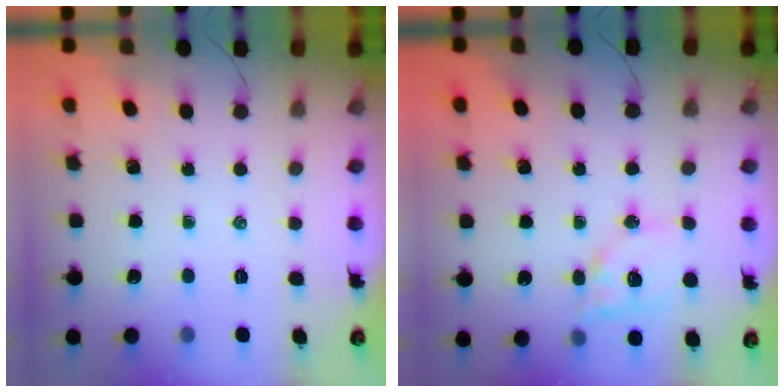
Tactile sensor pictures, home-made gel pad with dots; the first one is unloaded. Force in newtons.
{"total": 12.4, "press": 12.2, "slide": 2.1}